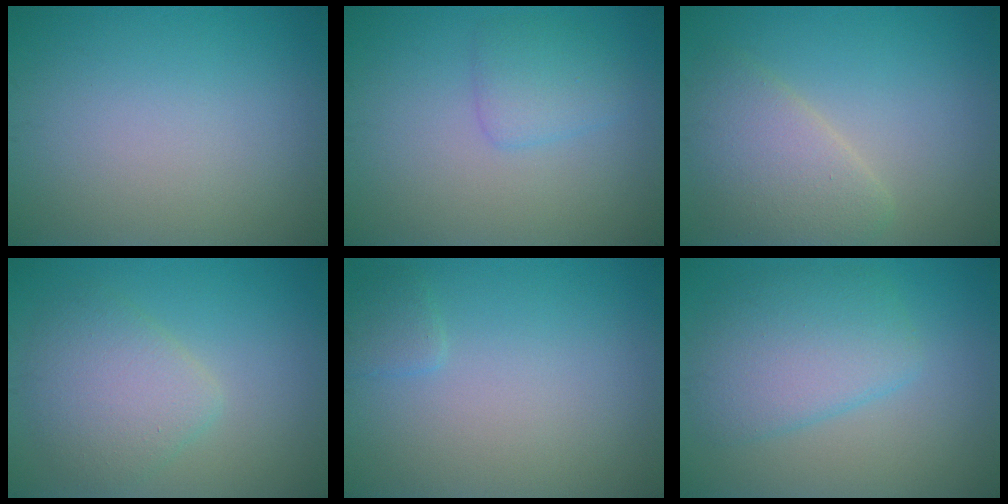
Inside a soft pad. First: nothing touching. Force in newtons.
{"total": 2.2, "press": 2.2, "slide": 0.1}
{"total": 4.3, "press": 4.3, "slide": 0.3}
{"total": 4.1, "press": 4.1, "slide": 0.2}
{"total": 1.0, "press": 1.0, "slide": 0.1}
{"total": 5.2, "press": 5.2, "slide": 0.3}